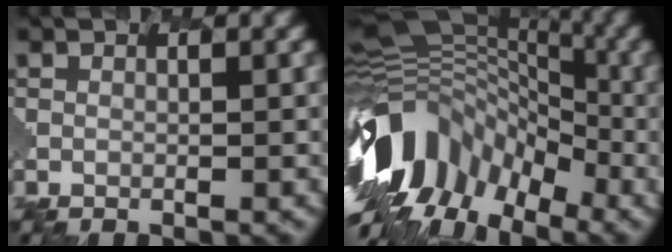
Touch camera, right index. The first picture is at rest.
{"total": 10.5, "force": [-5.8, 6.9, 5.4], "torque": [-0.162, 0.012, -0.115]}